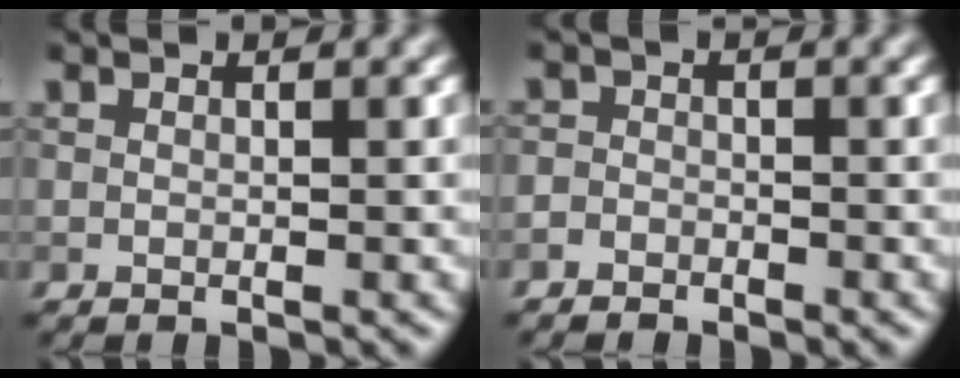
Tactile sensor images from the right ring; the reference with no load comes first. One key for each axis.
{"total": 1.6, "fx": -1.4, "fy": 0.8, "fz": 0.1, "tx": 0.008, "ty": 0.005, "tz": -0.032}